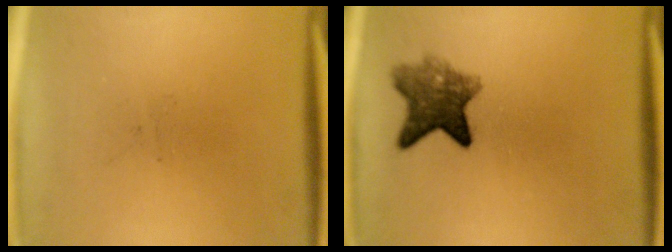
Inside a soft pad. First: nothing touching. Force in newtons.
{"total": 6.6}